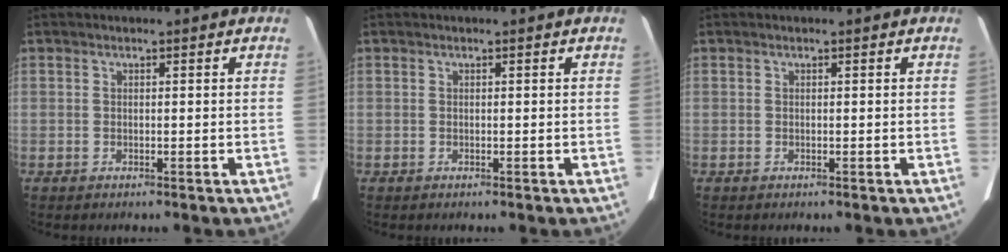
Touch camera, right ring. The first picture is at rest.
{"total": 0.0}
{"total": 0.0}